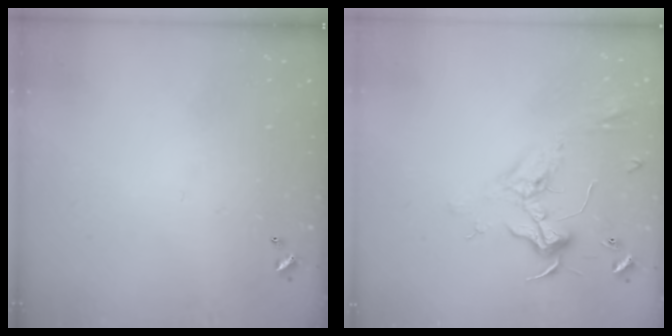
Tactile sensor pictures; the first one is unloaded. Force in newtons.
{"total": 2.5, "press": 2.3, "slide": 0.8}